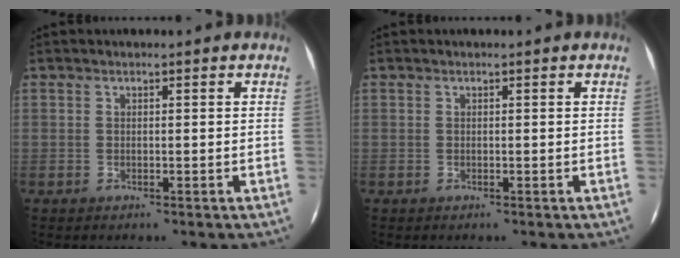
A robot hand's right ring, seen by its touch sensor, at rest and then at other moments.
{"total": 0.0}